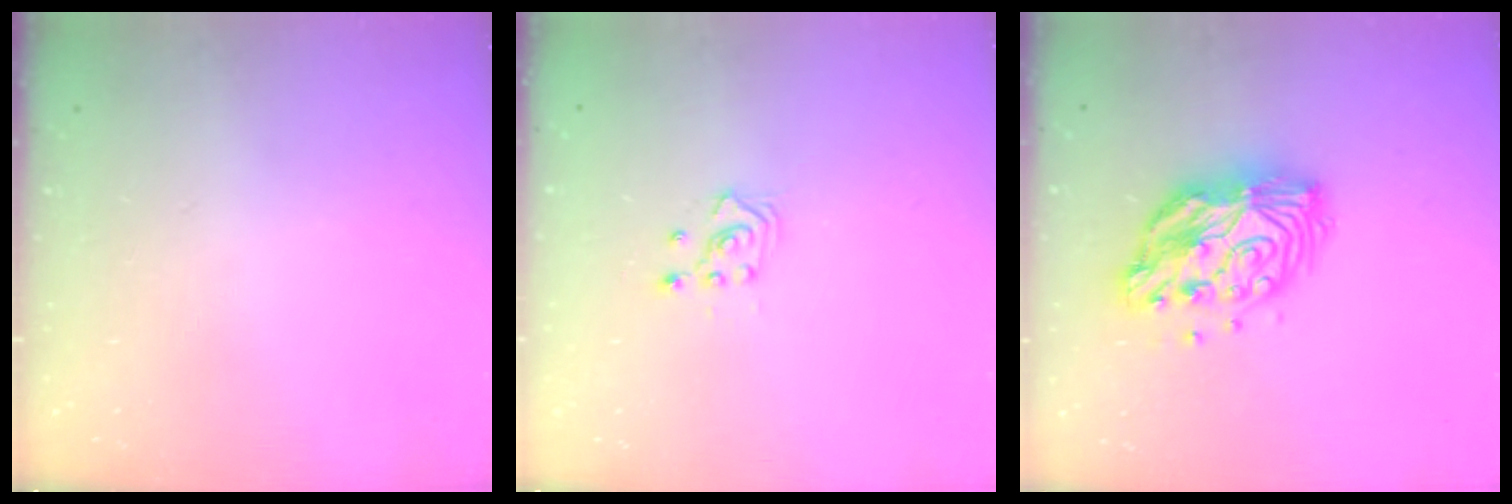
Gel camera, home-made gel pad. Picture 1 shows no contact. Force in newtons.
{"total": 2.6, "press": 2.4, "slide": 1.0}
{"total": 12.8, "press": 12.8, "slide": 0.9}